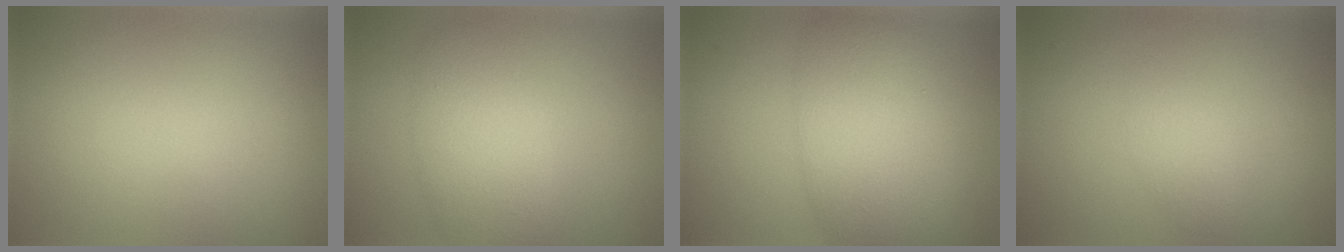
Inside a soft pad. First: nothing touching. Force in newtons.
{"total": 3.9, "press": 3.9, "slide": 0.2}
{"total": 7.5, "press": 7.5, "slide": 0.2}
{"total": 1.2, "press": 1.2, "slide": 0.1}